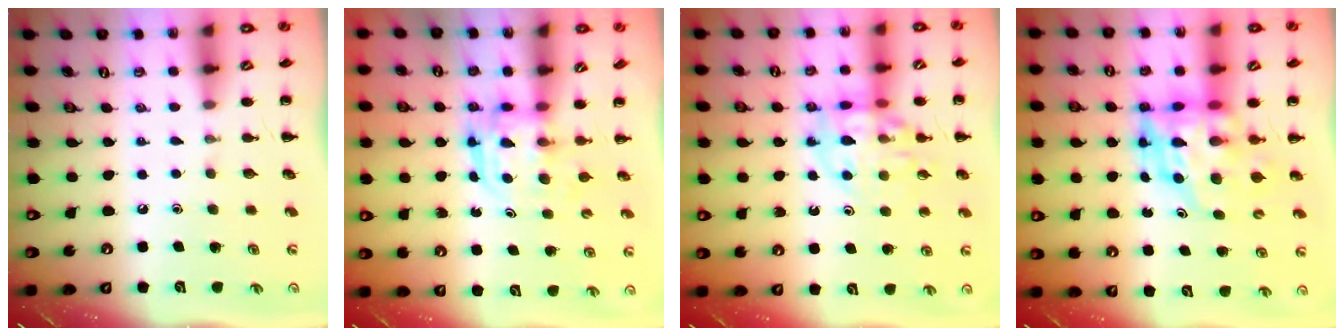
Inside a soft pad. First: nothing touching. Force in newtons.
{"total": 3.0, "press": 3.0, "slide": 0.2}
{"total": 13.2, "press": 13.0, "slide": 2.6}
{"total": 9.1, "press": 8.7, "slide": 2.8}